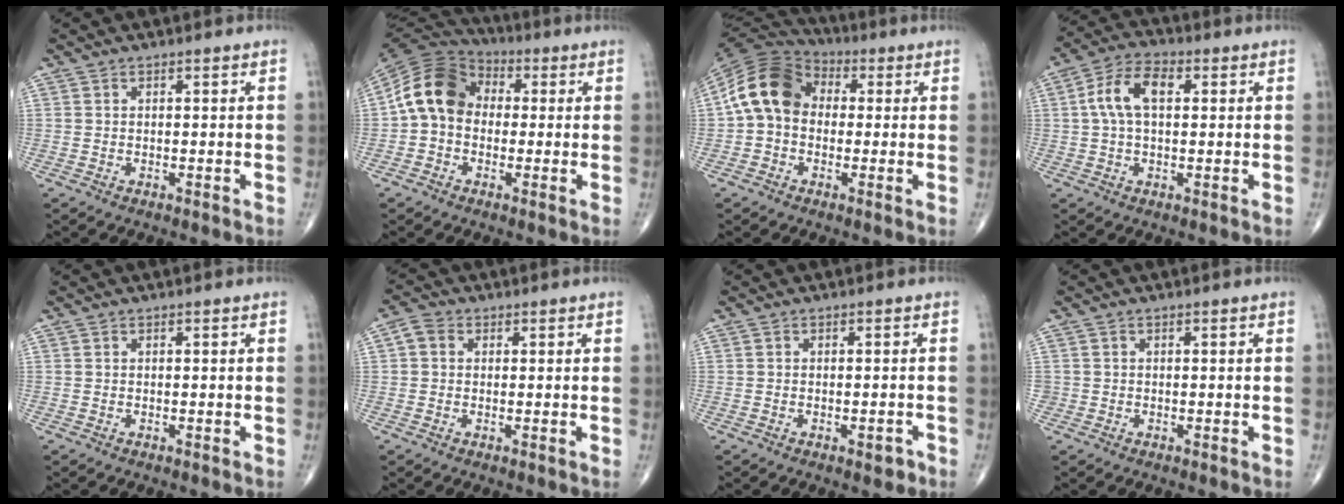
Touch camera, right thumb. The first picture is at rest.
{"total": 12.3, "force": [0.2, 9.6, 7.6], "torque": [-0.129, 0.034, -0.014]}
{"total": 13.1, "force": [0.6, 10.1, 8.4], "torque": [-0.147, 0.035, -0.004]}
{"total": 8.6, "force": [1.5, 4.7, 7.0], "torque": [-0.140, 0.025, 0.025]}
{"total": 0.0}
{"total": 2.9, "force": [0.5, 2.4, 1.5], "torque": [-0.024, 0.009, 0.005]}
{"total": 1.9, "force": [-1.0, 0.9, 1.4], "torque": [-0.013, 0.003, -0.013]}
{"total": 0.6, "force": [-0.1, 0.6, 0.0], "torque": [0.005, 0.005, -0.003]}